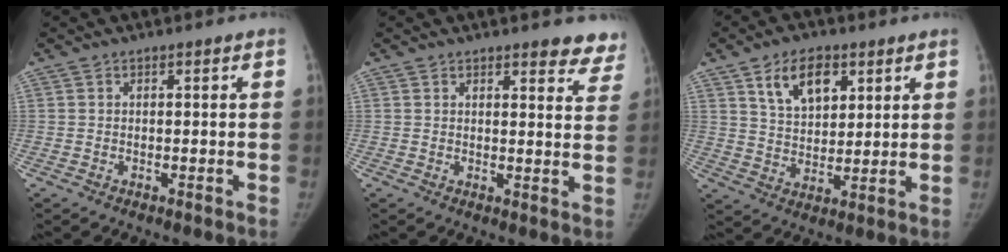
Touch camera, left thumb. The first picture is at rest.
{"total": 7.5, "force": [6.5, 2.4, 2.8], "torque": [0.007, -0.034, 0.053]}
{"total": 10.2, "force": [5.1, 6.0, 6.4], "torque": [-0.082, -0.024, 0.093]}